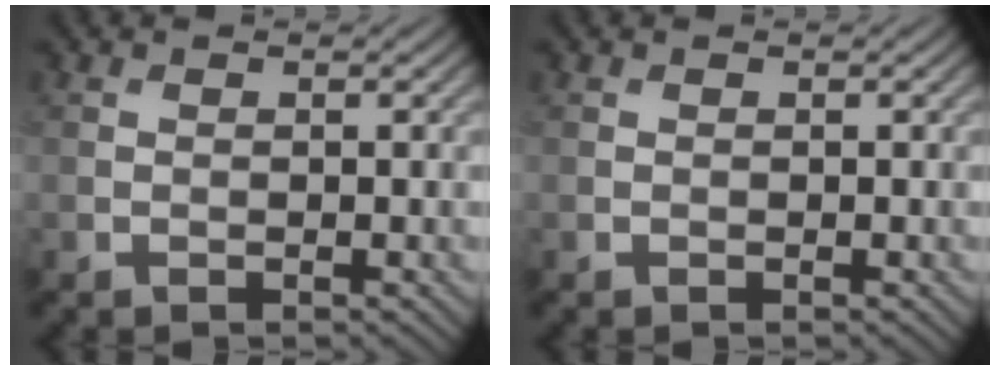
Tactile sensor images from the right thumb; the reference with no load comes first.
{"total": 0.0}